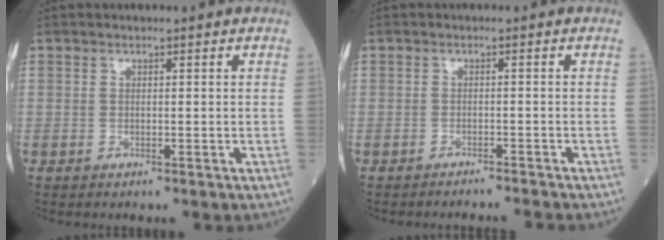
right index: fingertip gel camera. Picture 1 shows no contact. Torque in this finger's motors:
{"motor_torque": [0.10, -0.03, 0.05, -0.01]}